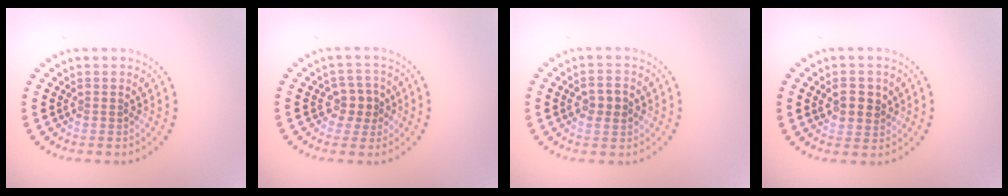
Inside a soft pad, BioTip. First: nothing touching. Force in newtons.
{"total": 2.3, "press": 2.1, "slide": 0.8}
{"total": 2.3, "press": 2.3, "slide": 0.2}
{"total": 2.8, "press": 2.8, "slide": 0.6}